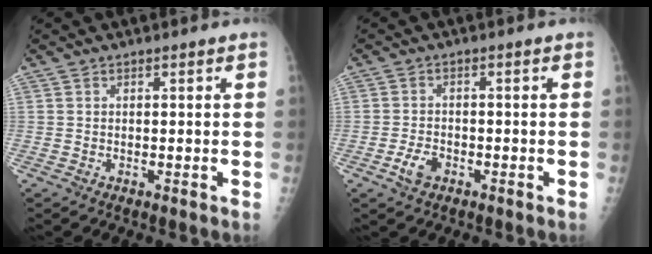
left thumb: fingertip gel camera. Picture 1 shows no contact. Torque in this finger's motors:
{"motor_torque": [-0.32, 0.38, 0.37, 0.22, 0.04]}